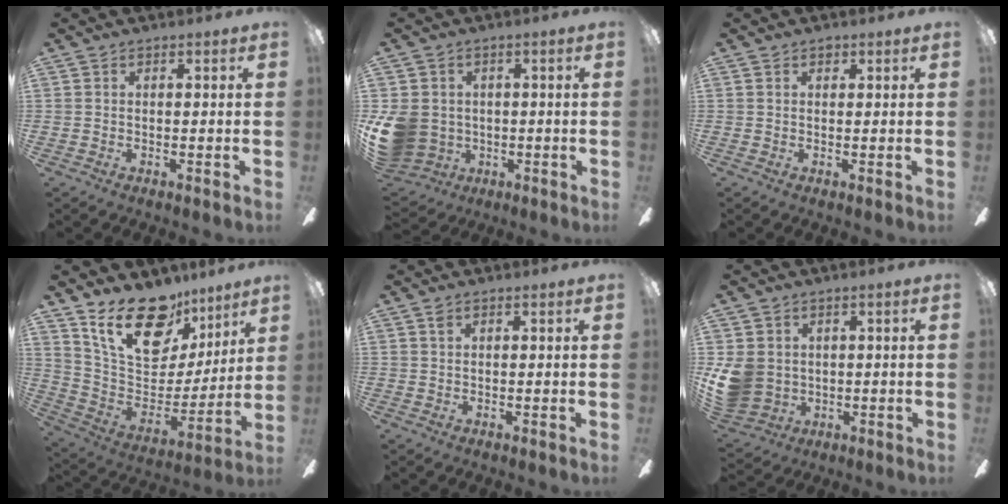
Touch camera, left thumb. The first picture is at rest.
{"total": 11.4, "force": [-1.1, 10.0, 5.4], "torque": [-0.141, 0.012, -0.012]}
{"total": 1.2, "force": [0.7, 0.9, 0.3], "torque": [-0.007, 0.004, 0.013]}
{"total": 22.5, "force": [14.5, 12.2, 12.1], "torque": [-0.216, -0.083, 0.264]}
{"total": 0.8, "force": [0.5, 0.4, 0.4], "torque": [-0.010, 0.002, 0.010]}
{"total": 9.8, "force": [0.7, 8.7, 4.4], "torque": [-0.121, 0.002, 0.019]}